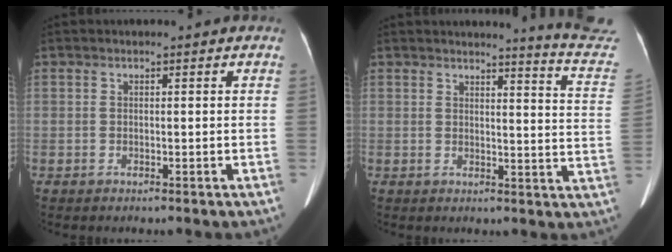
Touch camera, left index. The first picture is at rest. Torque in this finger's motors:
{"motor_torque": [0.40, -0.80, -0.04, 0.04]}